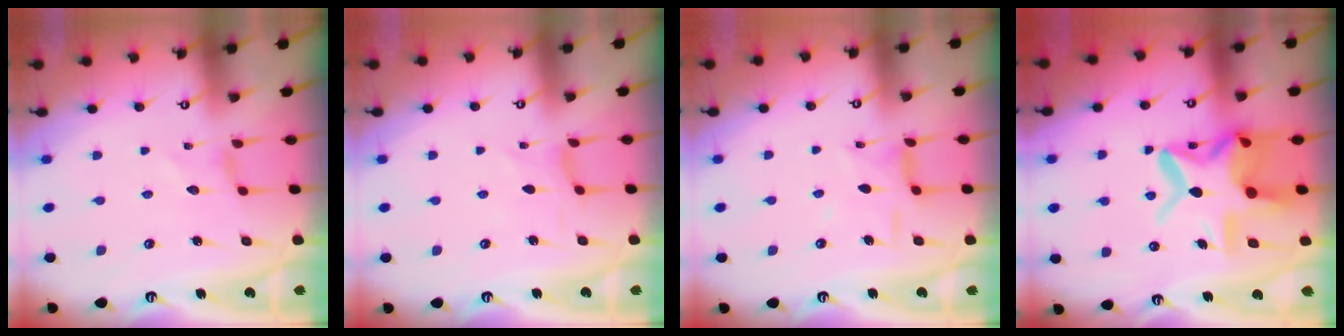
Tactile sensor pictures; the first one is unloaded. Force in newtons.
{"total": 0.0}
{"total": 6.6, "press": 6.6, "slide": 0.4}
{"total": 17.4, "press": 17.2, "slide": 2.4}